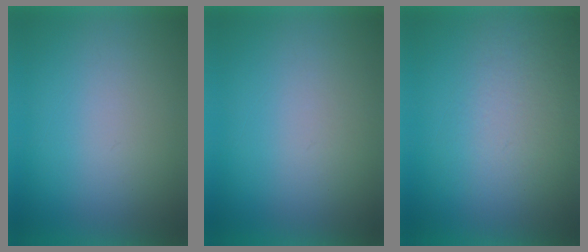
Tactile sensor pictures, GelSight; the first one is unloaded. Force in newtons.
{"total": 1.1}
{"total": 5.5}